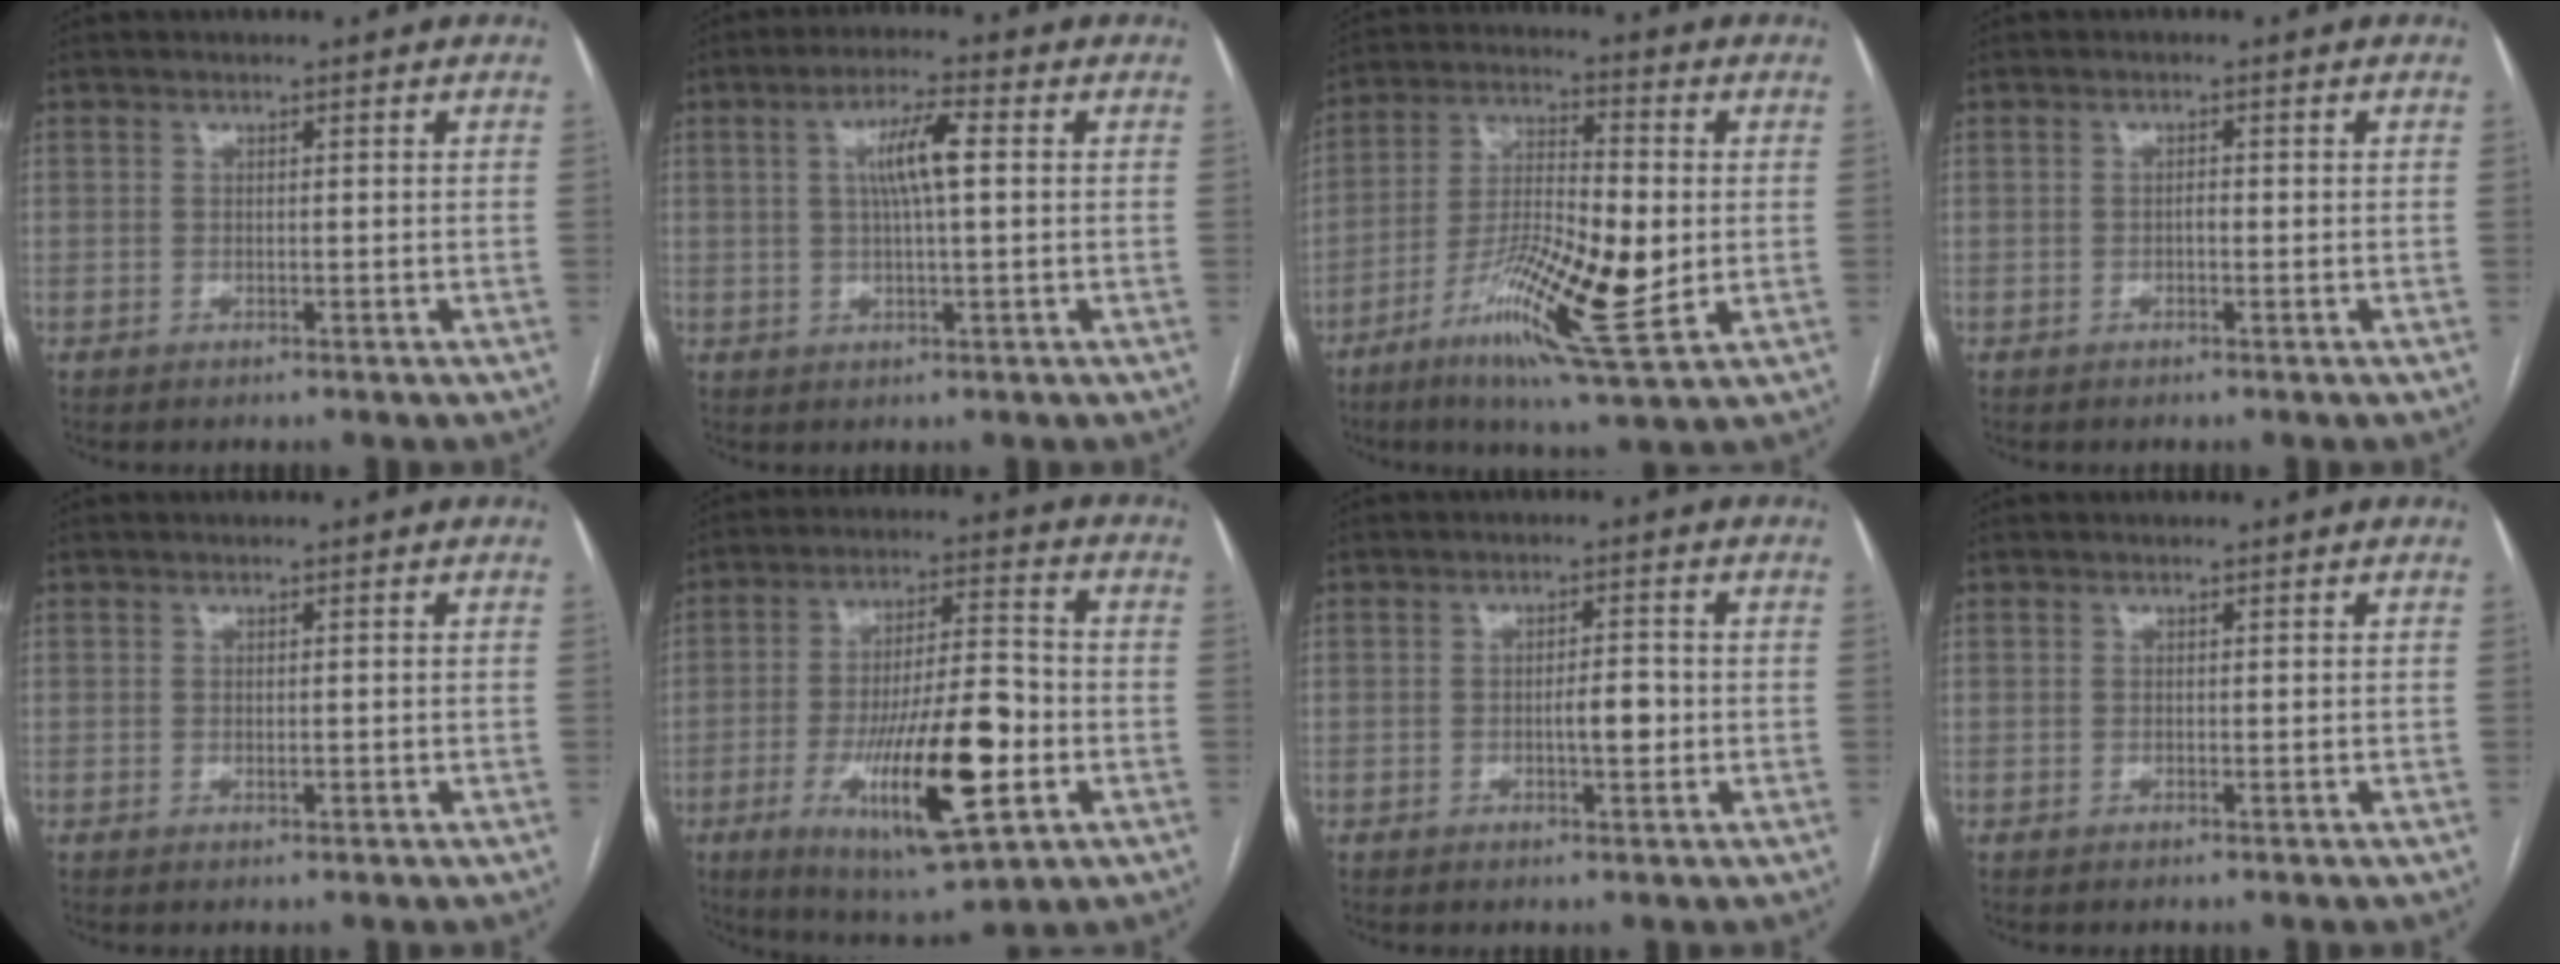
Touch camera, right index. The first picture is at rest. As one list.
[{"total": 6.2, "force": [1.2, 0.7, 6.0], "torque": [-0.113, 0.010, 0.021]}, {"total": 16.3, "force": [-4.3, 2.9, 15.5], "torque": [-0.292, -0.014, -0.071]}, {"total": 0.9, "force": [-0.3, 0.3, 0.8], "torque": [-0.013, 0.003, -0.006]}, {"total": 0.8, "force": [-0.2, 0.3, 0.7], "torque": [-0.011, -0.001, -0.001]}, {"total": 18.3, "force": [-5.5, 3.8, 17.0], "torque": [-0.304, -0.010, -0.082]}, {"total": 3.5, "force": [-0.7, 0.9, 3.3], "torque": [-0.051, 0.002, -0.009]}, {"total": 0.0}]